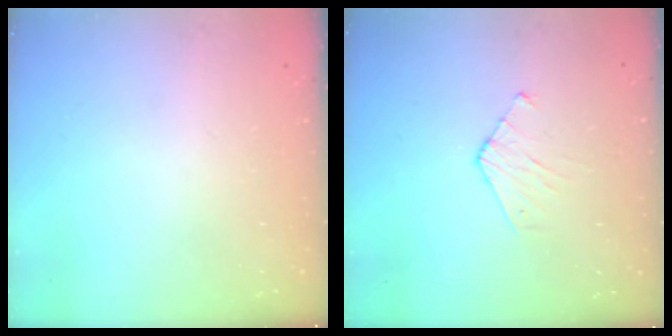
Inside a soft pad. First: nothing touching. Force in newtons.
{"total": 4.6, "press": 4.6, "slide": 0.3}